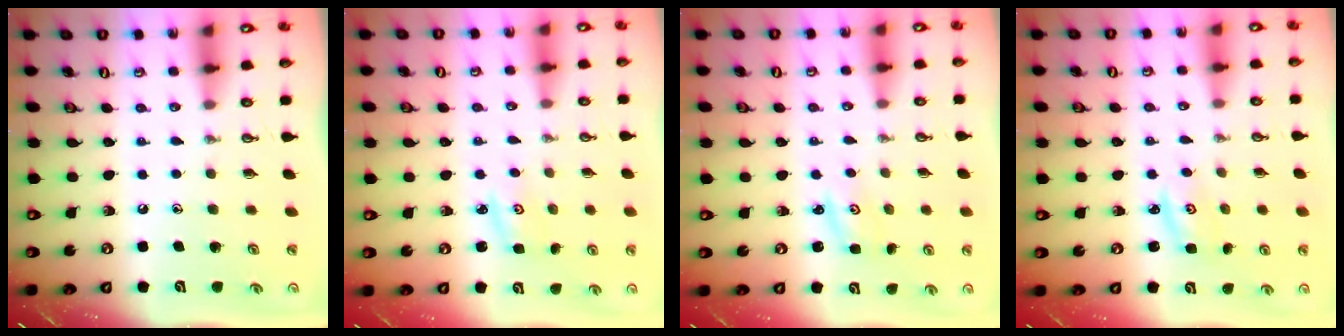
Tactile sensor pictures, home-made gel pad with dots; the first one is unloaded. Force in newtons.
{"total": 2.9, "press": 2.8, "slide": 0.4}
{"total": 1.8, "press": 1.8, "slide": 0.3}
{"total": 2.3, "press": 2.3, "slide": 0.2}